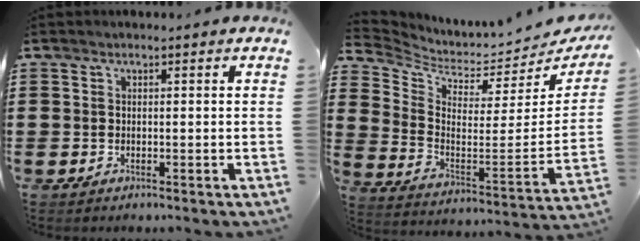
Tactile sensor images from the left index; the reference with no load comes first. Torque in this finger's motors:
{"motor_torque": [1.08, -1.07, -0.20, -0.07]}